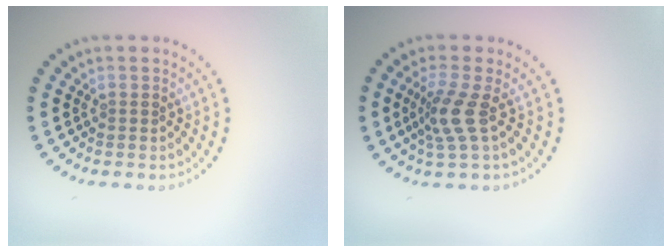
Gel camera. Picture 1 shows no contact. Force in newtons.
{"total": 2.9, "press": 2.1, "slide": 2.1}